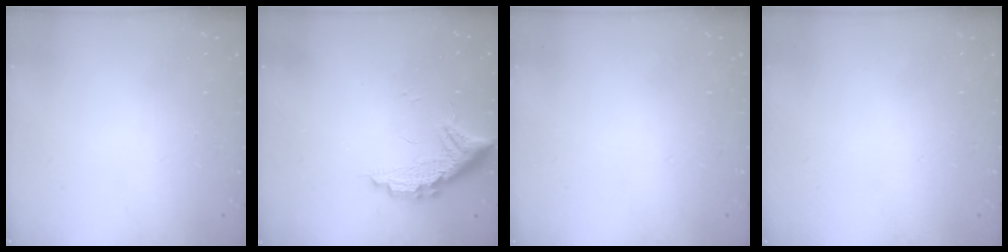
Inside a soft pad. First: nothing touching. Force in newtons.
{"total": 10.9, "press": 10.8, "slide": 0.9}
{"total": 0.0}
{"total": 0.0}